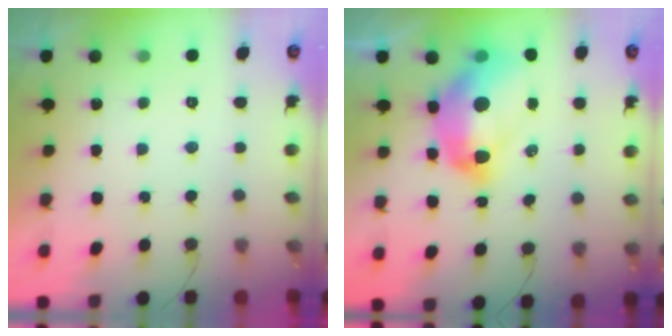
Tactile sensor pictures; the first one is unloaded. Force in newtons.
{"total": 17.0, "press": 16.9, "slide": 1.8}